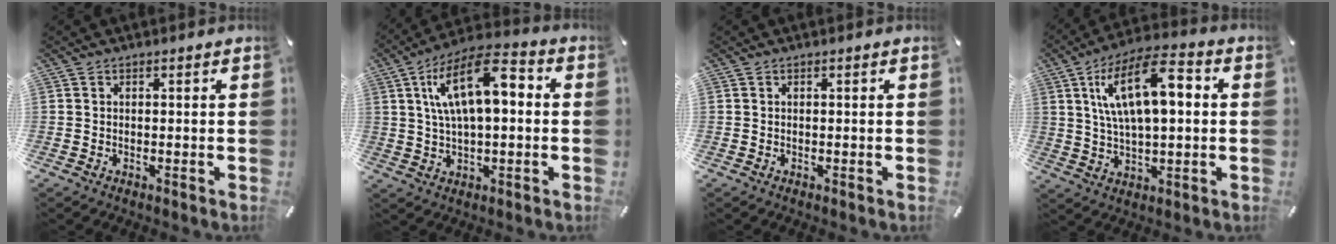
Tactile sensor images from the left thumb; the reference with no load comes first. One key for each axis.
{"total": 14.7, "fx": 3.7, "fy": 6.7, "fz": 12.6, "tx": -0.223, "ty": -0.001, "tz": 0.063}
{"total": 0.0}
{"total": 16.1, "fx": 4.4, "fy": 7.1, "fz": 13.8, "tx": -0.253, "ty": 0.003, "tz": 0.072}